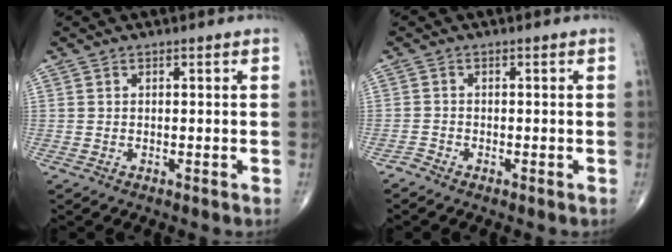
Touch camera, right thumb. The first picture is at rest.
{"total": 1.0, "force": [-1.0, 0.2, 0.0], "torque": [-0.001, -0.002, -0.025]}